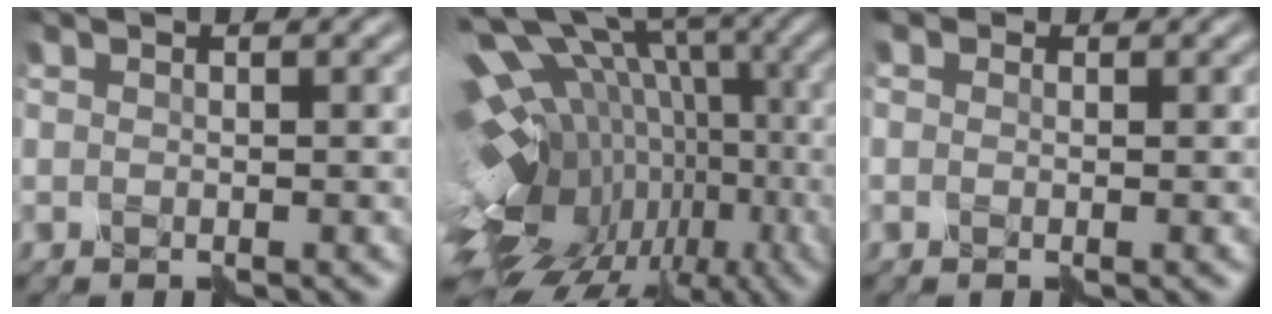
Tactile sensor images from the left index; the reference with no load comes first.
{"total": 15.0, "force": [-4.1, 9.9, 10.4], "torque": [-0.179, 0.030, -0.027]}
{"total": 1.1, "force": [0.4, 0.9, 0.4], "torque": [-0.001, 0.013, -0.012]}